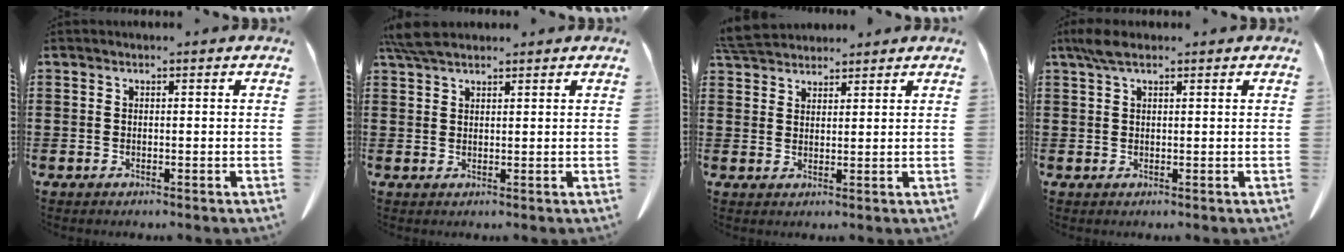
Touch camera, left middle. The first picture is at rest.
{"total": 4.3, "force": [3.4, 1.1, 2.4], "torque": [-0.064, -0.002, 0.064]}
{"total": 4.7, "force": [4.5, 1.0, 1.1], "torque": [-0.035, -0.007, 0.088]}
{"total": 3.1, "force": [1.8, 1.0, 2.3], "torque": [-0.050, 0.002, 0.033]}